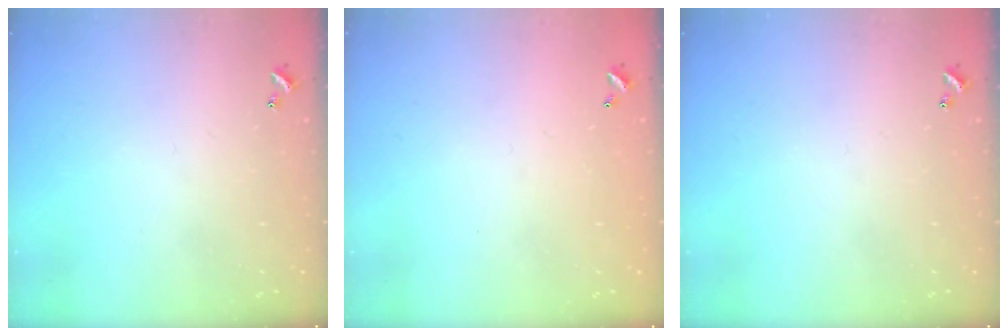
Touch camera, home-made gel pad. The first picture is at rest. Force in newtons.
{"total": 2.7, "press": 2.7, "slide": 0.1}
{"total": 0.0}